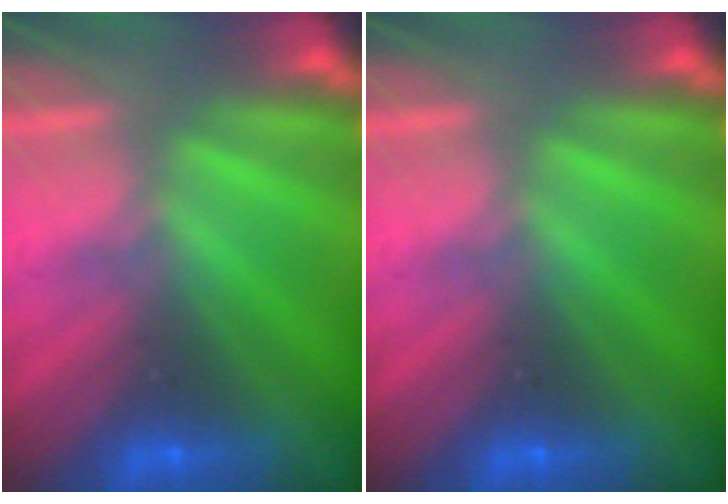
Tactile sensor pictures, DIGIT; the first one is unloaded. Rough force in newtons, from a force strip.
{"total": 0.0}